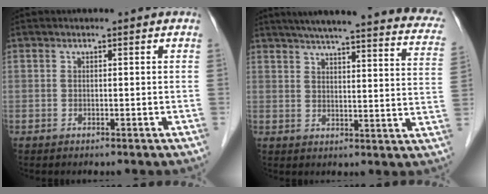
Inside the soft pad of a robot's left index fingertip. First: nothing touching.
{"total": 27.9, "force": [24.1, 3.0, 13.7], "torque": [-0.188, -0.031, 0.279]}